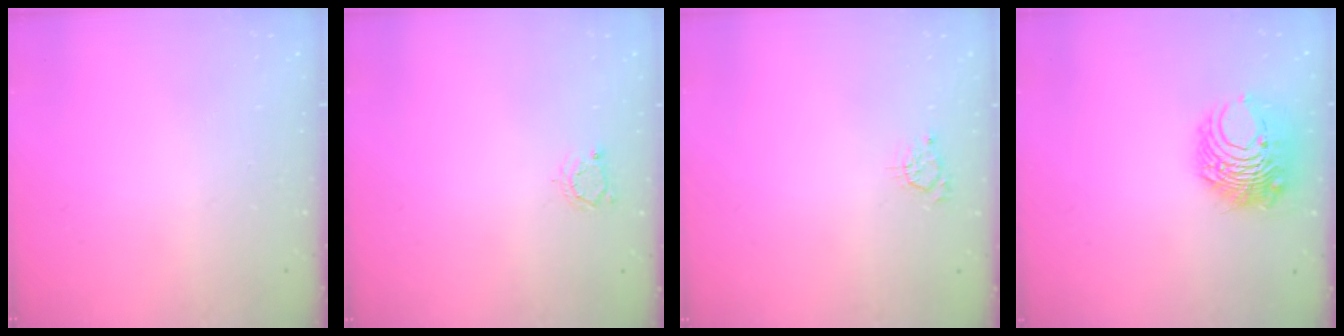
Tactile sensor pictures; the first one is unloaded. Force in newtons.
{"total": 3.0, "press": 3.0, "slide": 0.3}
{"total": 2.9, "press": 2.9, "slide": 0.3}
{"total": 10.4, "press": 10.3, "slide": 1.3}